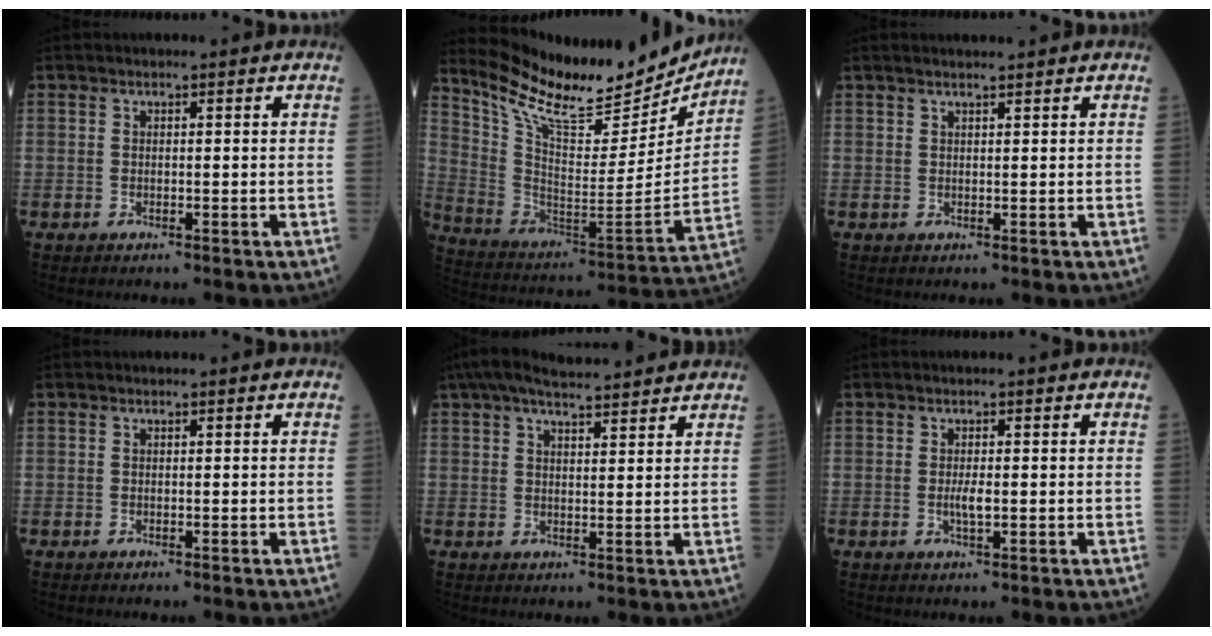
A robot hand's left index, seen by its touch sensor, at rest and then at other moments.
{"total": 22.2, "force": [19.7, 5.1, 9.1], "torque": [-0.164, -0.037, 0.311]}
{"total": 3.0, "force": [2.6, 0.0, 1.6], "torque": [-0.021, 0.017, 0.041]}
{"total": 0.0}
{"total": 12.2, "force": [10.7, 1.8, 5.7], "torque": [-0.099, 0.040, 0.158]}
{"total": 1.9, "force": [-0.1, 0.3, 1.9], "torque": [-0.040, -0.002, 0.000]}